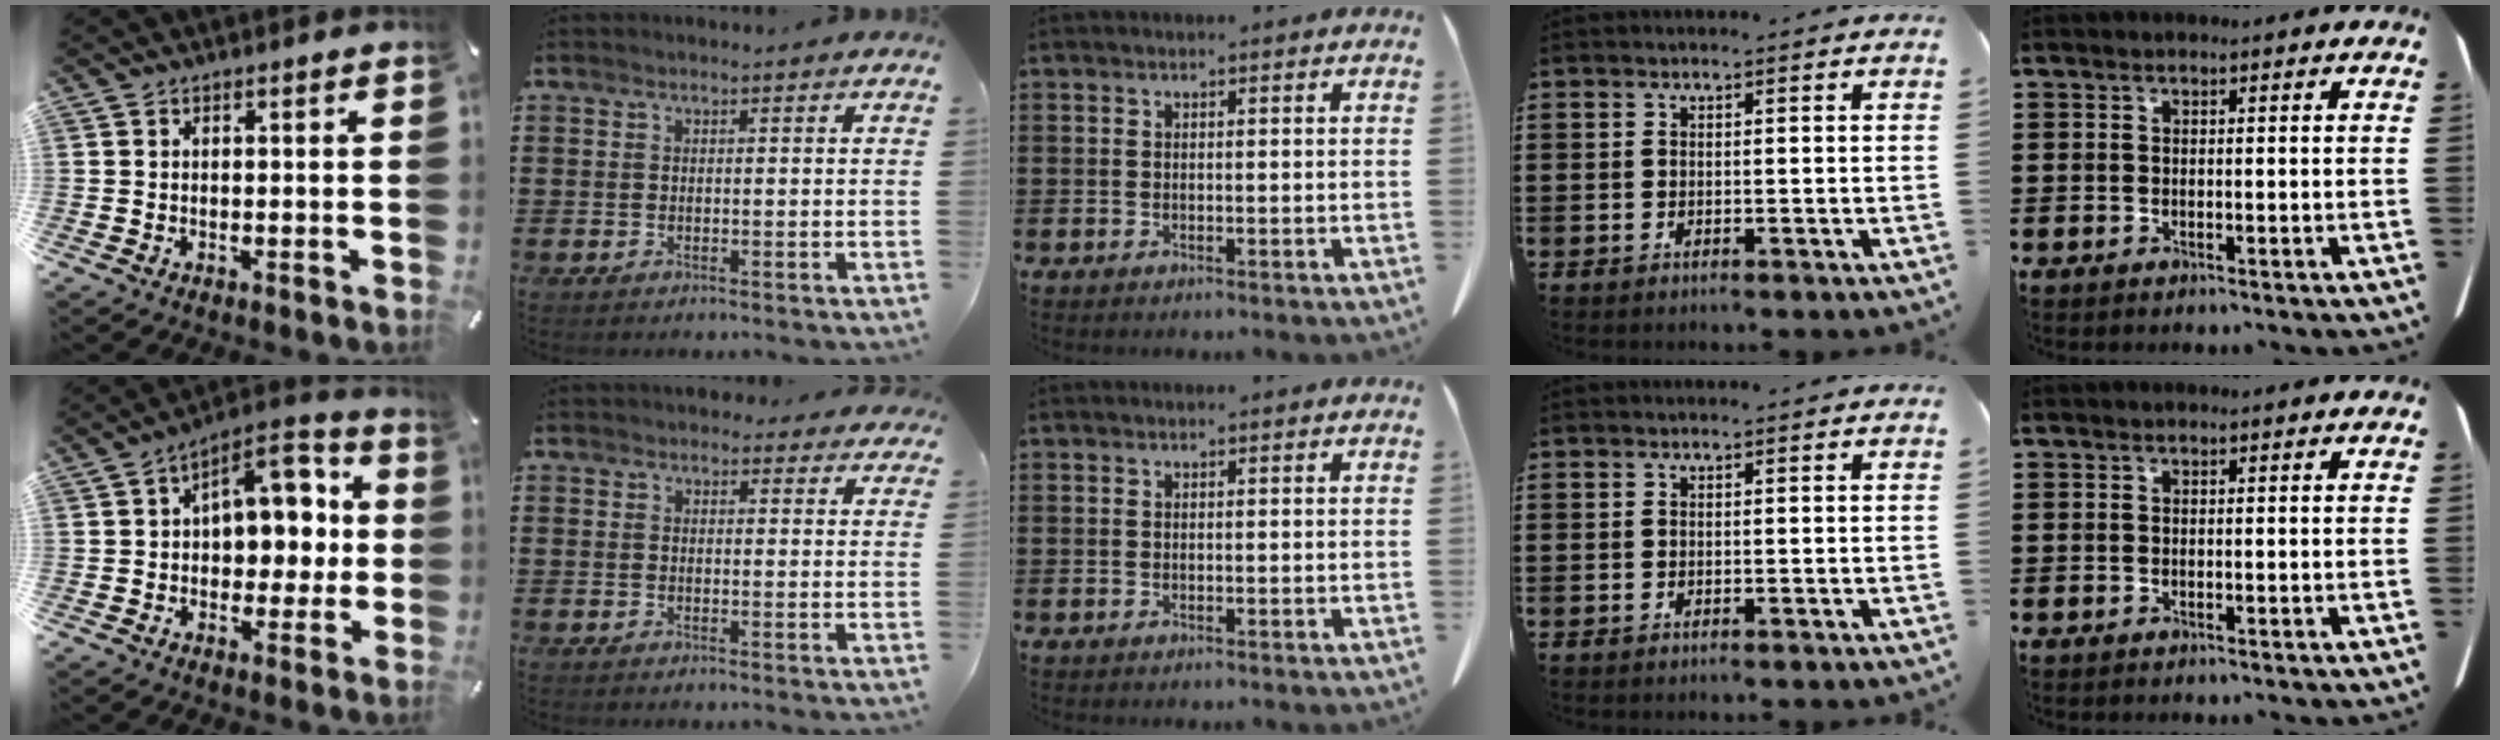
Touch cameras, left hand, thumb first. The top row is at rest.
{"thumb": {"total": 11.8, "force": [2.5, 8.7, 7.5], "torque": [-0.077, -0.026, 0.042]}, "index": {"total": 2.1, "force": [1.8, 1.0, 0.1], "torque": [0.000, -0.002, 0.033]}}